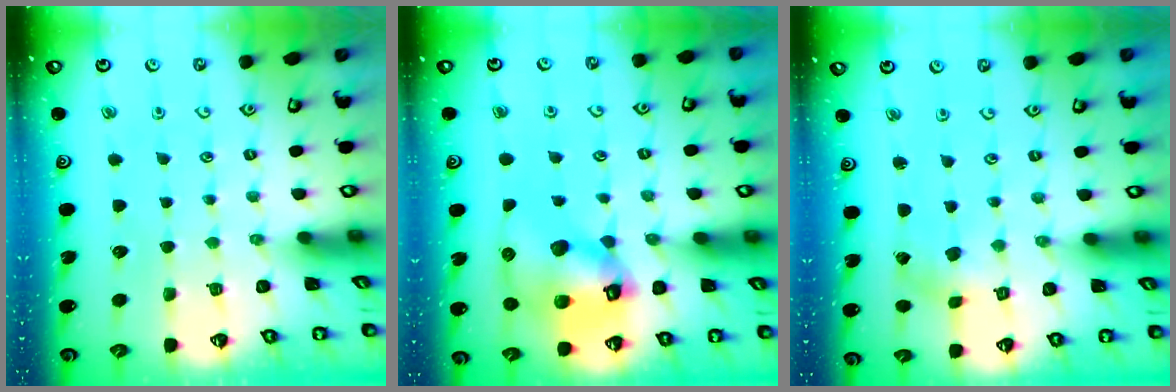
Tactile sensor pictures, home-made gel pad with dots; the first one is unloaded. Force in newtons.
{"total": 14.5, "press": 14.4, "slide": 1.9}
{"total": 0.0}